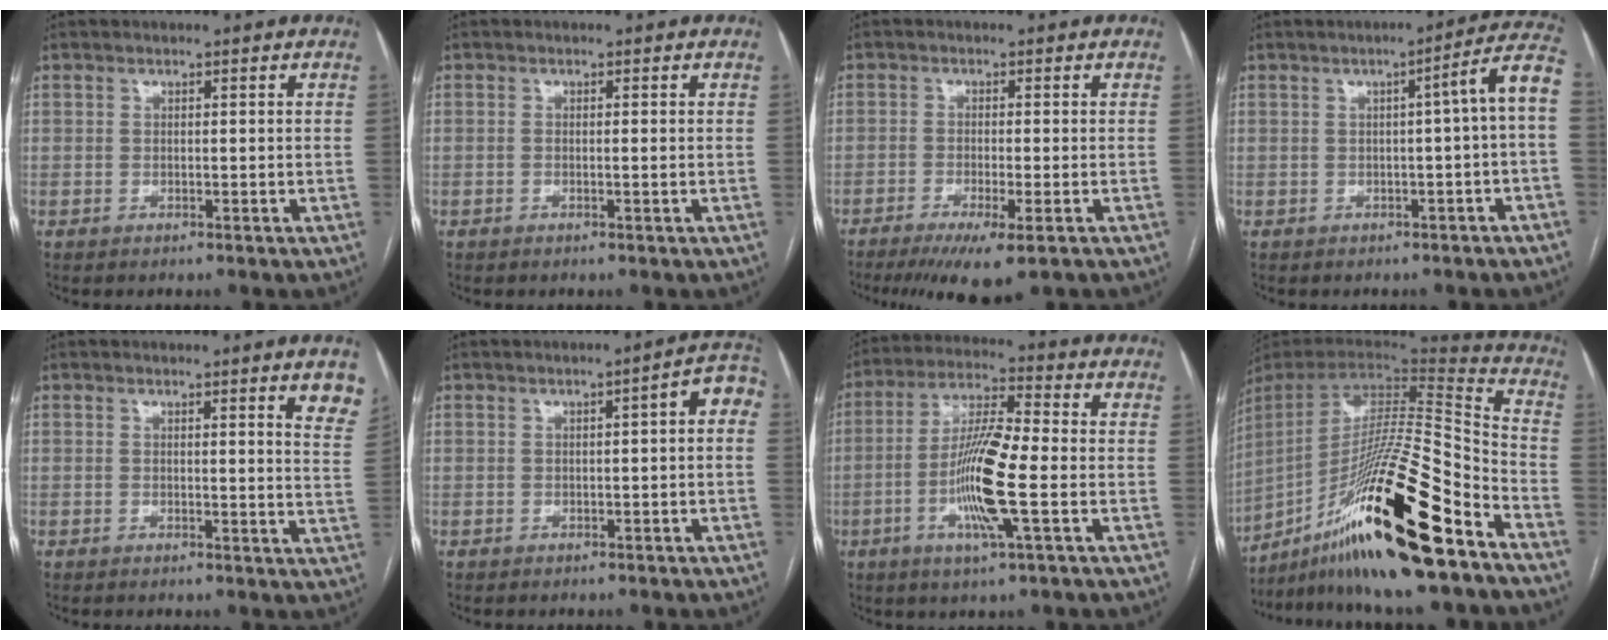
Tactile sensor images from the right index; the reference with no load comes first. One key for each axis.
{"total": 0.7, "fx": -0.1, "fy": -0.2, "fz": 0.6, "tx": -0.013, "ty": -0.002, "tz": -0.001}
{"total": 7.3, "fx": -4.7, "fy": 0.8, "fz": 5.6, "tx": -0.087, "ty": -0.020, "tz": -0.072}
{"total": 6.8, "fx": -0.1, "fy": -0.5, "fz": 6.7, "tx": -0.077, "ty": 0.020, "tz": -0.005}
{"total": 5.8, "fx": 3.8, "fy": 0.2, "fz": 4.3, "tx": -0.041, "ty": -0.019, "tz": 0.029}
{"total": 4.7, "fx": 0.6, "fy": 1.0, "fz": 4.5, "tx": -0.047, "ty": 0.019, "tz": 0.002}
{"total": 12.1, "fx": -2.8, "fy": 0.6, "fz": 11.8, "tx": -0.230, "ty": -0.006, "tz": -0.060}
{"total": 27.7, "fx": -16.6, "fy": 1.7, "fz": 22.1, "tx": -0.385, "ty": -0.025, "tz": -0.293}